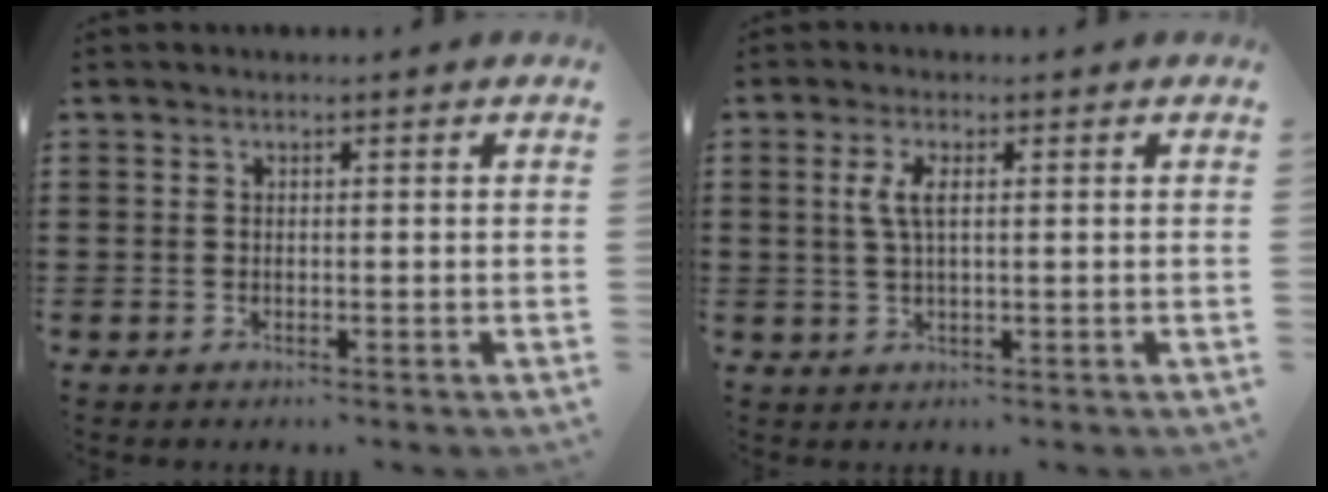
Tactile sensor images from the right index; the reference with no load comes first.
{"total": 3.3, "force": [0.7, 1.0, 3.1], "torque": [-0.069, 0.004, 0.007]}